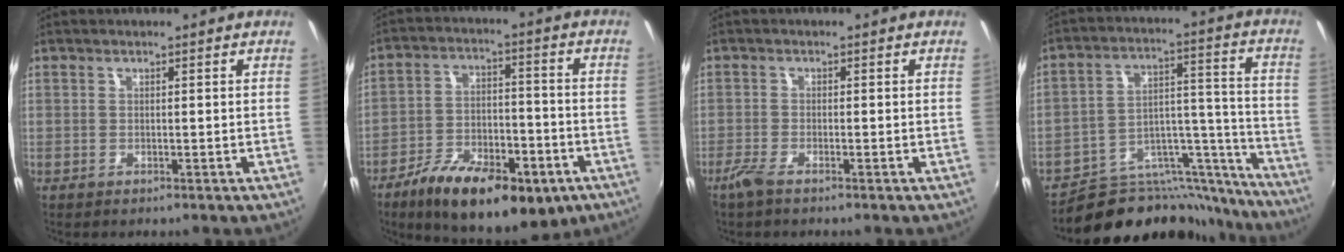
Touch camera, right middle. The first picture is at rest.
{"total": 20.5, "force": [-12.3, 8.6, 14.0], "torque": [-0.251, -0.025, -0.183]}
{"total": 2.6, "force": [-2.0, 0.3, 1.6], "torque": [-0.045, -0.006, -0.042]}
{"total": 19.1, "force": [-16.9, 7.6, 4.5], "torque": [-0.053, 0.065, -0.242]}